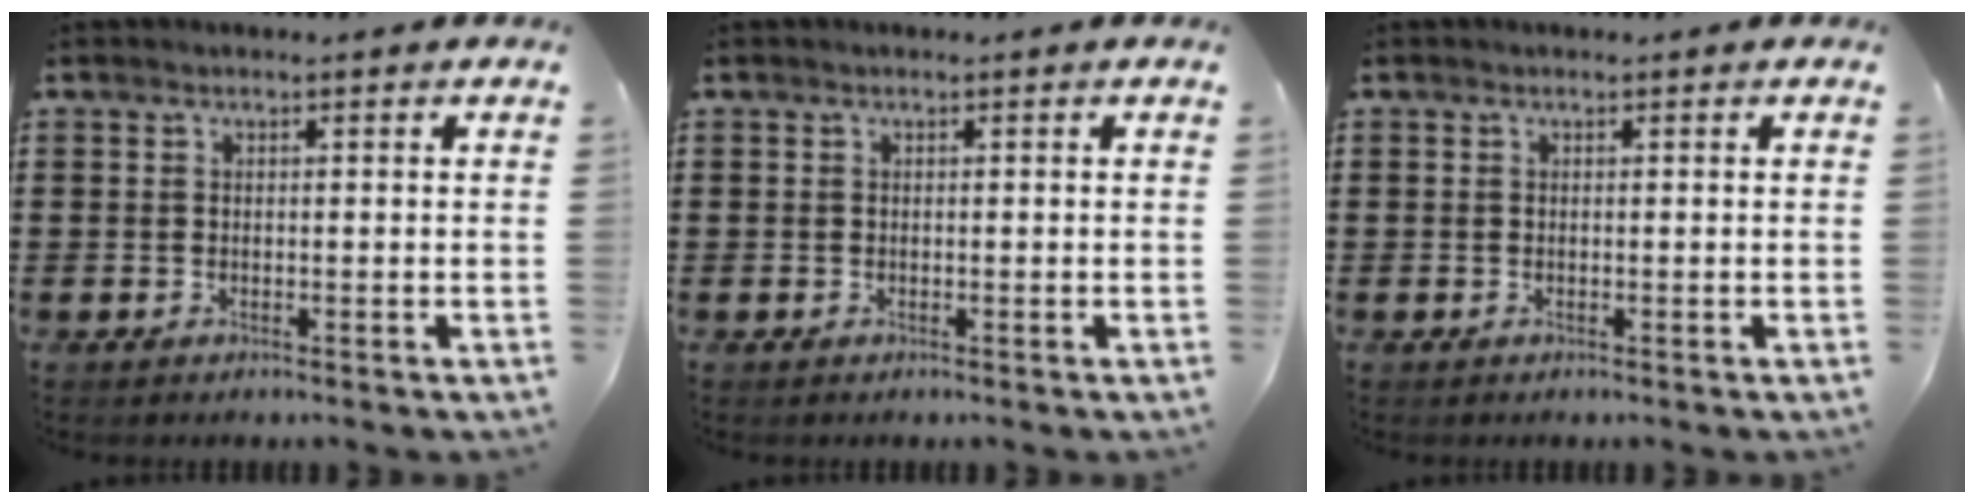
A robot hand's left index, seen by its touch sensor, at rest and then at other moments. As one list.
[{"total": 0.0}, {"total": 0.0}]